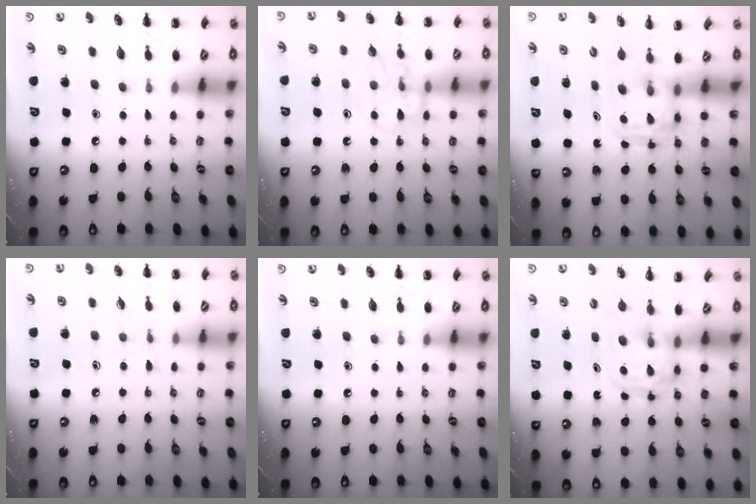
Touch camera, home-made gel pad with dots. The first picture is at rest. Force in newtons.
{"total": 12.1, "press": 12.1, "slide": 1.3}
{"total": 3.6, "press": 3.6, "slide": 0.2}
{"total": 6.4, "press": 6.1, "slide": 2.2}
{"total": 0.0}
{"total": 3.6, "press": 3.6, "slide": 0.3}